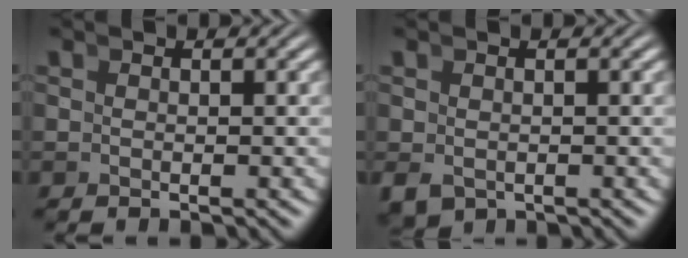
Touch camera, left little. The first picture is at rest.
{"total": 2.1, "force": [-1.3, 1.3, 1.0], "torque": [-0.023, -0.022, -0.007]}